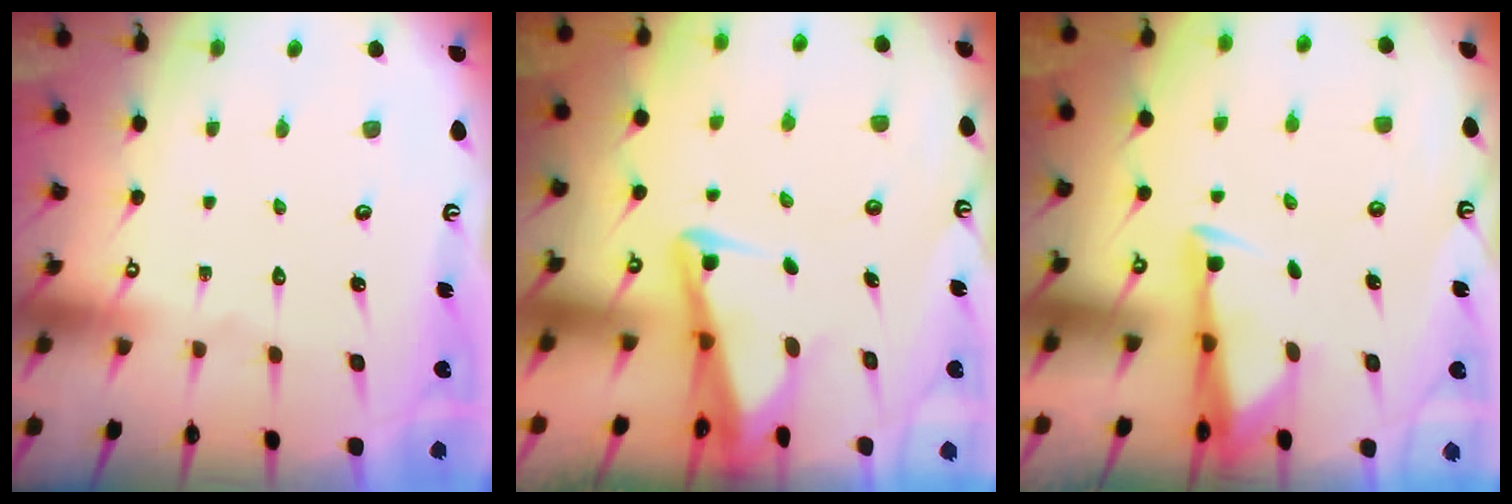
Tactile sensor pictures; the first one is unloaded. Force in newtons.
{"total": 4.0, "press": 3.9, "slide": 1.0}
{"total": 3.2, "press": 3.1, "slide": 0.9}